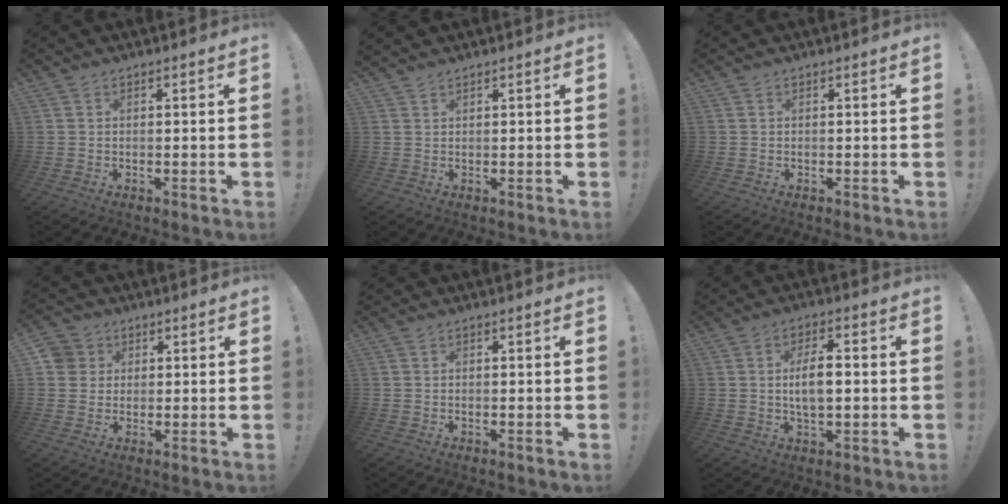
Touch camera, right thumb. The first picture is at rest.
{"total": 1.1, "force": [1.0, 0.1, 0.4], "torque": [-0.005, -0.003, 0.019]}
{"total": 0.0}
{"total": 5.1, "force": [1.4, 4.8, 1.0], "torque": [-0.015, -0.001, 0.027]}
{"total": 0.0}
{"total": 7.4, "force": [0.2, 3.1, 6.7], "torque": [-0.121, 0.002, -0.002]}